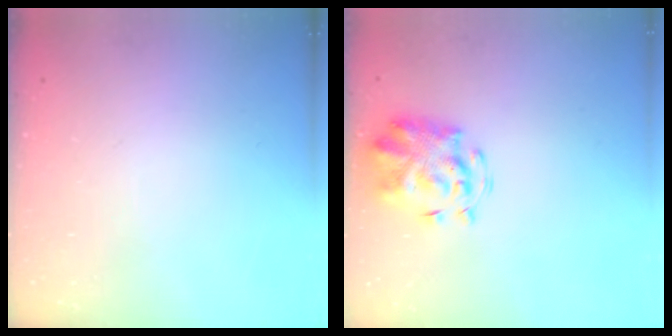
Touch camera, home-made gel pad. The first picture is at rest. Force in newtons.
{"total": 4.0, "press": 3.8, "slide": 1.2}